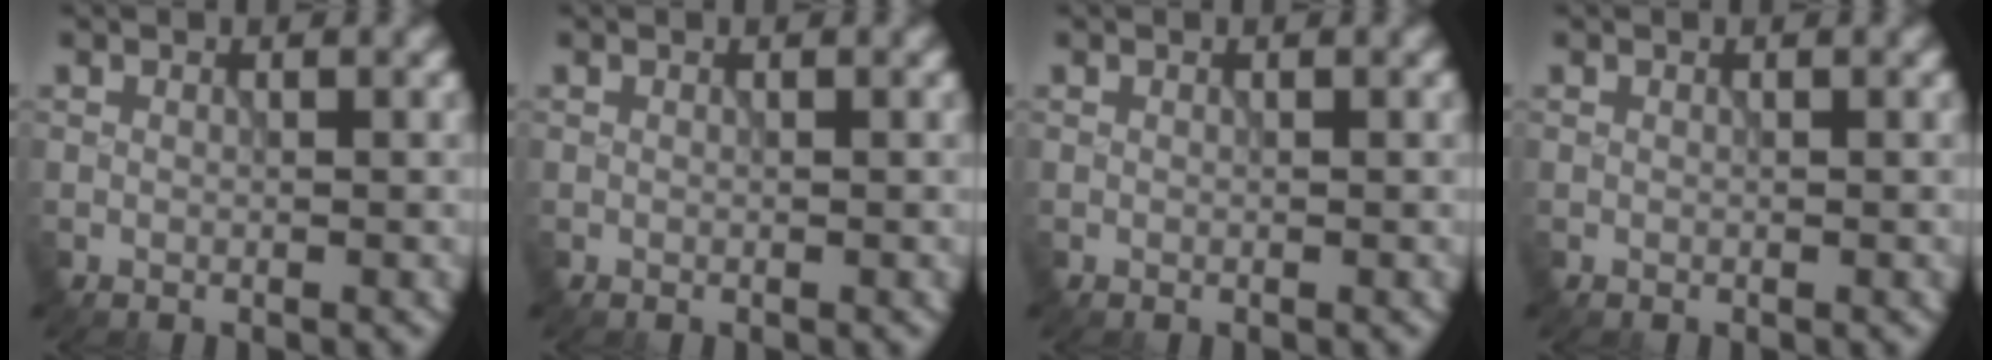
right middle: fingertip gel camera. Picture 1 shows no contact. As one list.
[{"total": 0.0}, {"total": 0.0}, {"total": 0.0}]